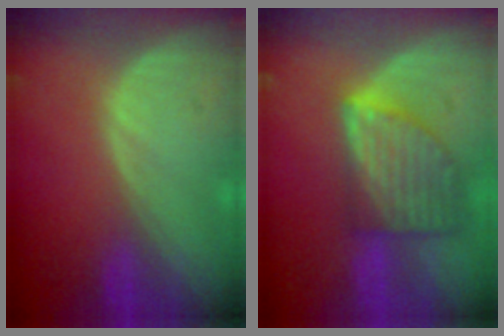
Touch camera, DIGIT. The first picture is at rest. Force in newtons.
{"total": 8.1, "press": 7.4, "slide": 3.4}